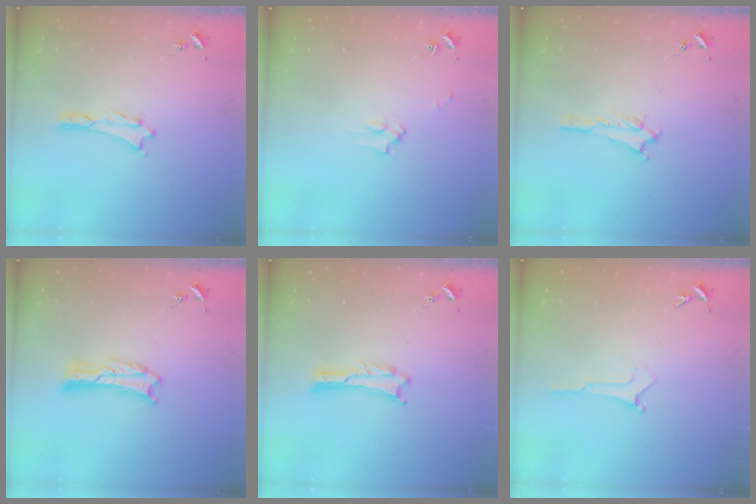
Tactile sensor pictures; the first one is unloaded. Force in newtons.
{"total": 2.2, "press": 2.2, "slide": 0.2}
{"total": 1.4, "press": 1.4, "slide": 0.2}
{"total": 0.8, "press": 0.8, "slide": 0.2}
{"total": 0.0}
{"total": 0.0}